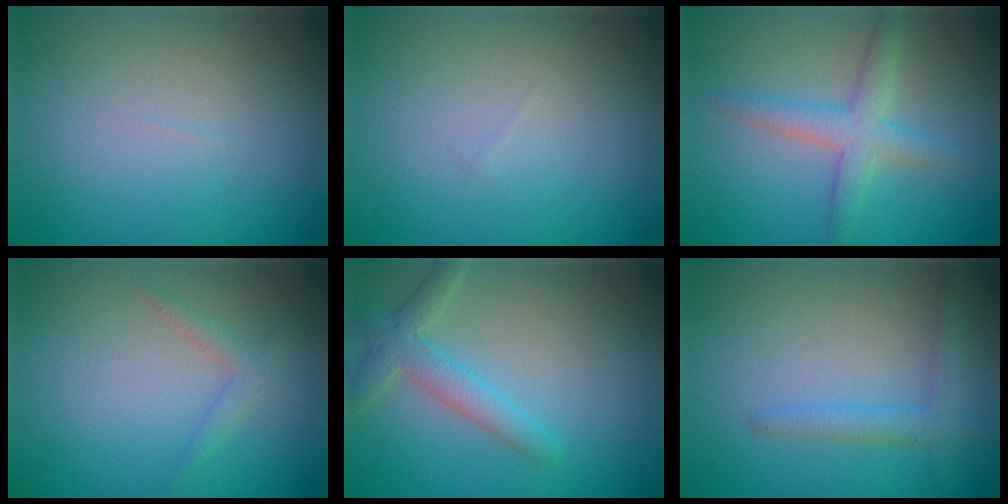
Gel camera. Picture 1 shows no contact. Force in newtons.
{"total": 0.0}
{"total": 3.2, "press": 3.2, "slide": 0.1}
{"total": 1.3, "press": 1.3, "slide": 0.1}
{"total": 2.8, "press": 2.8, "slide": 0.1}
{"total": 2.1, "press": 2.1, "slide": 0.1}